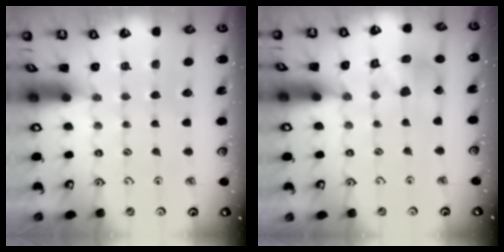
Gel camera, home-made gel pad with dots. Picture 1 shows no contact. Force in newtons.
{"total": 12.0, "press": 11.9, "slide": 1.7}